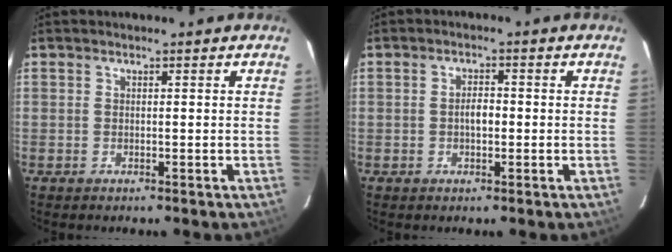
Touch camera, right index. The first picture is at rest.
{"total": 2.4, "force": [-0.4, 1.3, 2.0], "torque": [-0.036, 0.007, -0.007]}